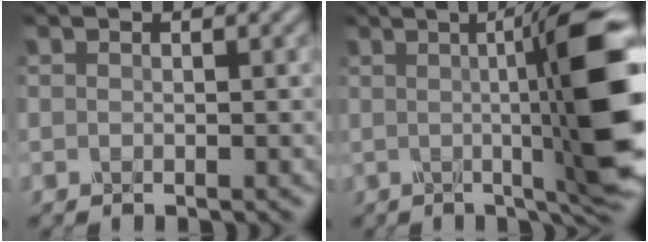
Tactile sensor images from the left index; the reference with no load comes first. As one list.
[{"total": 13.2, "force": [0.6, 2.3, 13.0], "torque": [-0.149, -0.001, 0.015]}]